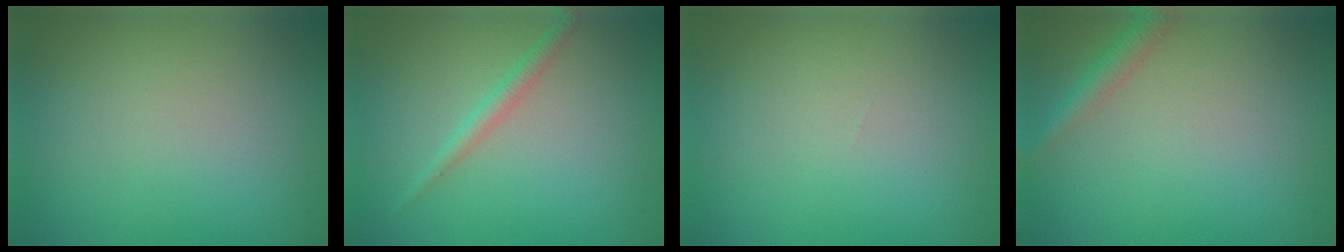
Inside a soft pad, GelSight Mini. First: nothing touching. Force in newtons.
{"total": 1.5, "press": 1.5, "slide": 0.1}
{"total": 0.0}
{"total": 2.0, "press": 2.0, "slide": 0.1}